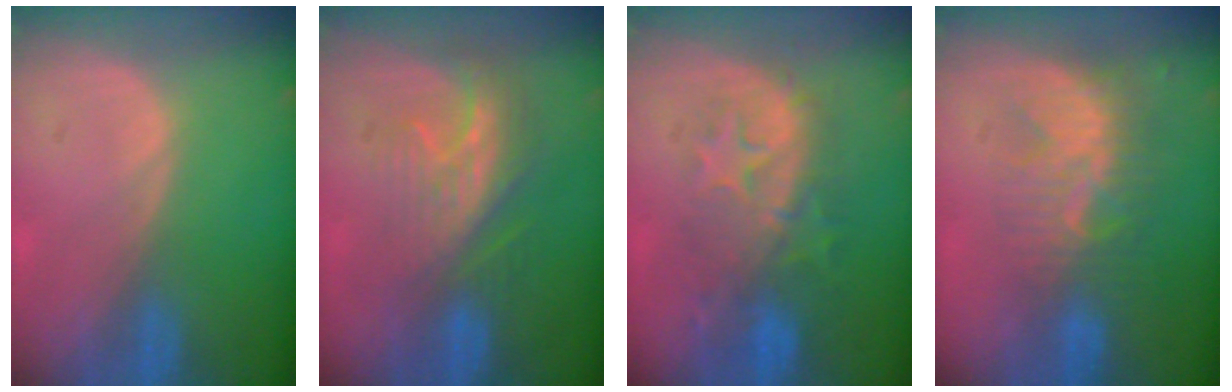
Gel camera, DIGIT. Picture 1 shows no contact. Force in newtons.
{"total": 8.8, "press": 7.5, "slide": 4.6}
{"total": 9.0, "press": 8.7, "slide": 2.2}
{"total": 8.7, "press": 7.6, "slide": 4.2}